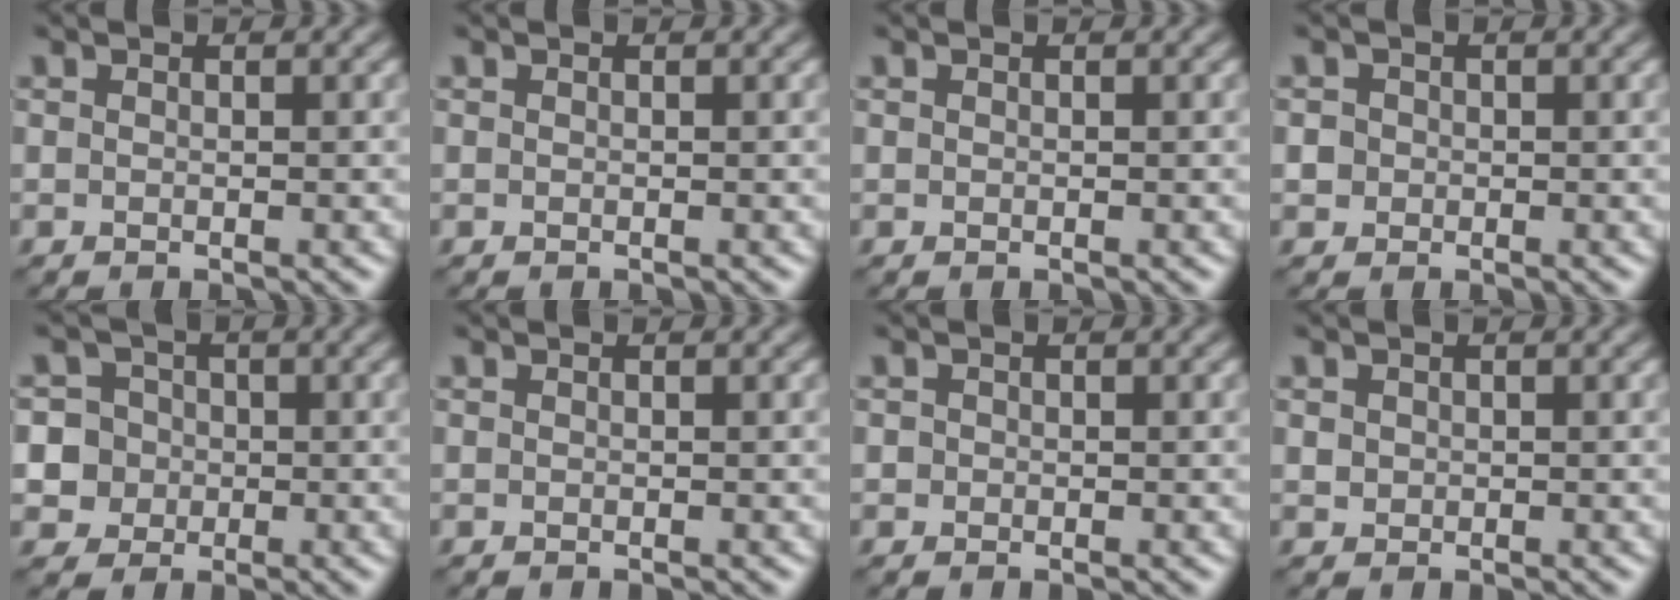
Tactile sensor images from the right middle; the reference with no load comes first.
{"total": 0.0}
{"total": 0.0}
{"total": 1.3, "force": [0.0, 1.2, 0.3], "torque": [-0.003, -0.001, 0.006]}
{"total": 6.1, "force": [-0.1, 5.9, 1.6], "torque": [-0.025, 0.032, -0.019]}
{"total": 0.0}
{"total": 0.5, "force": [-0.1, 0.5, 0.0], "torque": [0.002, -0.004, -0.003]}
{"total": 0.7, "force": [0.1, 0.7, 0.2], "torque": [-0.004, -0.004, 0.005]}